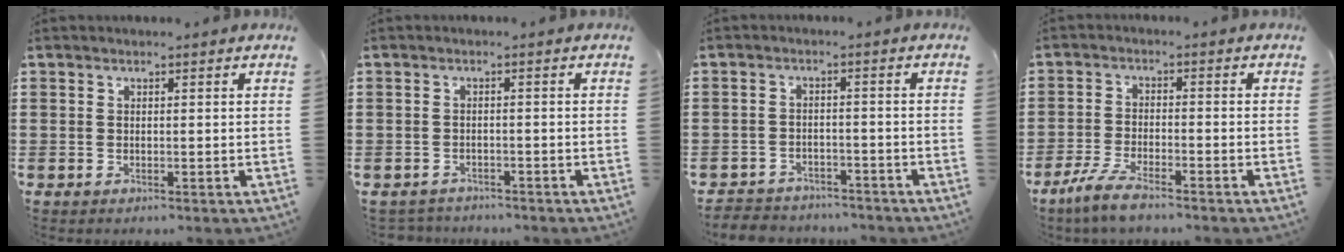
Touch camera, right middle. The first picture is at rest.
{"total": 1.4, "force": [-1.4, 0.3, -0.2], "torque": [-0.003, 0.000, -0.032]}
{"total": 3.0, "force": [-2.9, 0.6, -0.3], "torque": [-0.004, 0.000, -0.065]}
{"total": 4.7, "force": [-3.8, 0.6, 2.8], "torque": [-0.073, -0.010, -0.077]}